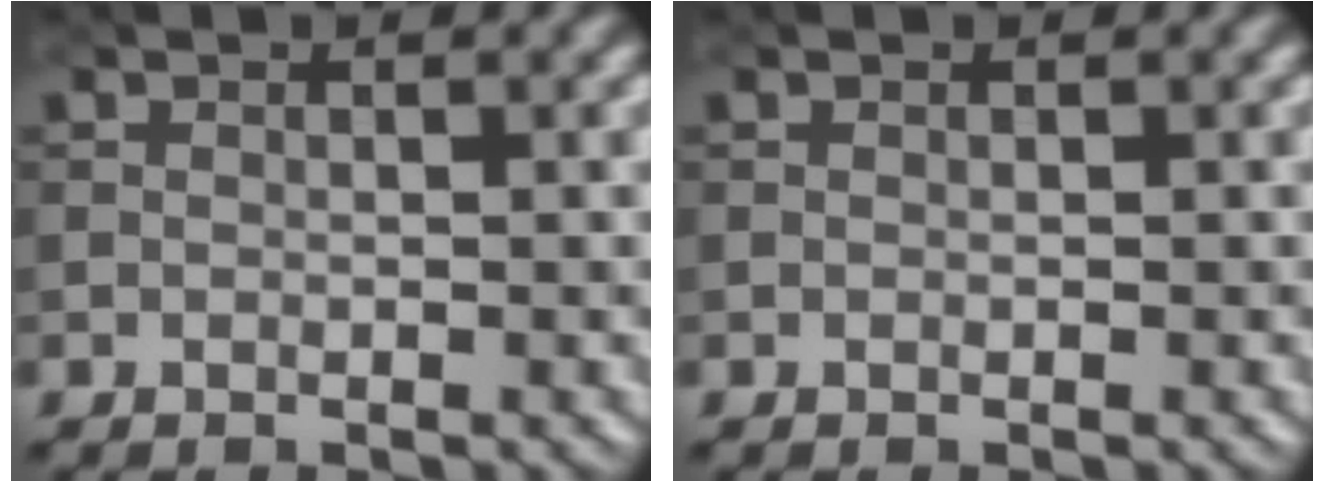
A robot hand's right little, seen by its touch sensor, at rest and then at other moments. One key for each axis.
{"total": 0.0}